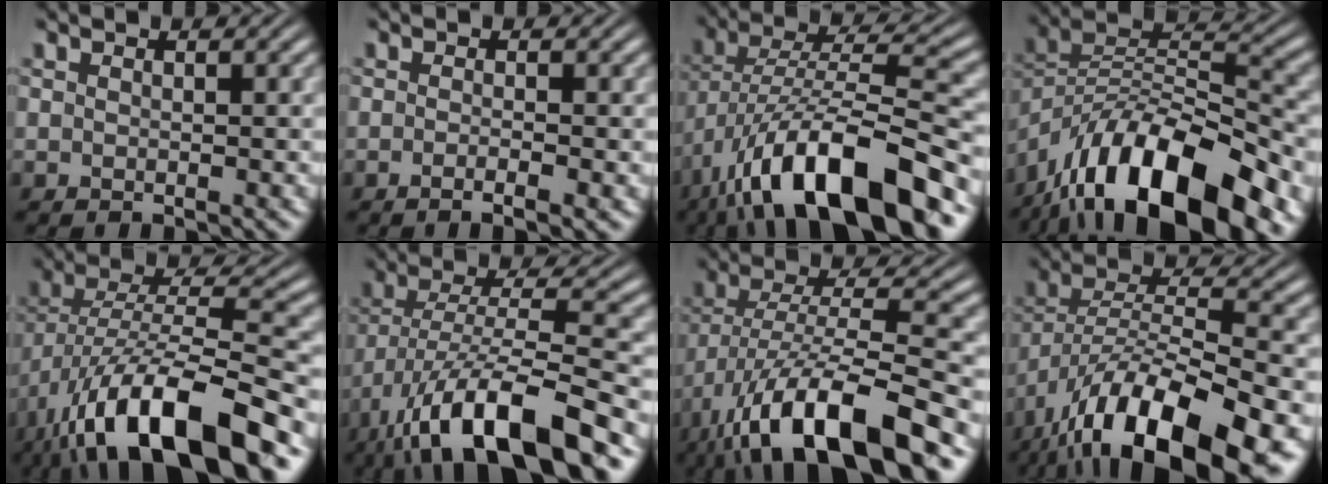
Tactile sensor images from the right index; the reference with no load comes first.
{"total": 1.7, "force": [-1.1, -0.1, 1.3], "torque": [-0.026, 0.000, -0.023]}
{"total": 12.7, "force": [-4.8, 5.3, 10.5], "torque": [-0.193, -0.025, -0.057]}
{"total": 13.8, "force": [-4.9, 7.6, 10.4], "torque": [-0.183, -0.034, -0.066]}
{"total": 12.3, "force": [-5.0, 5.3, 9.9], "torque": [-0.198, -0.036, -0.055]}
{"total": 11.1, "force": [-5.8, 3.8, 8.7], "torque": [-0.174, -0.037, -0.066]}
{"total": 11.6, "force": [-5.6, 4.5, 9.1], "torque": [-0.192, -0.044, -0.058]}
{"total": 11.4, "force": [-5.5, 5.4, 8.4], "torque": [-0.163, -0.025, -0.069]}